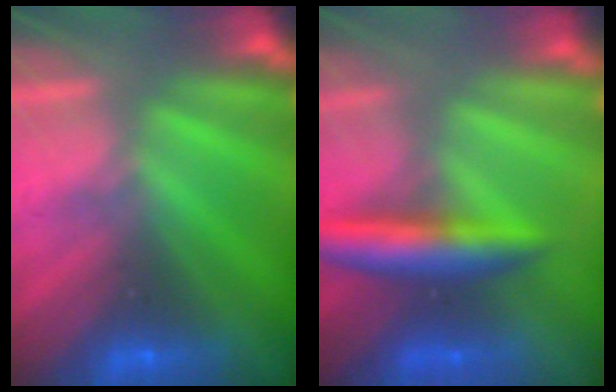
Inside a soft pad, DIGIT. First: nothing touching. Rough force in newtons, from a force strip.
{"total": 7.5}